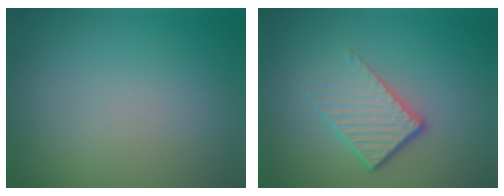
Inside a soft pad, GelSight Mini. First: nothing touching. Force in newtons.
{"total": 4.7, "press": 2.9, "slide": 3.8}